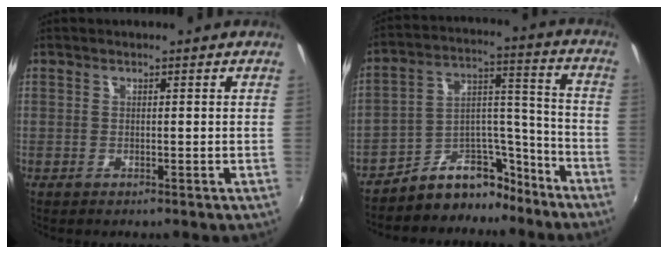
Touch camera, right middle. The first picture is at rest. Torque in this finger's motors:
{"motor_torque": [0.89, -1.25, 0.03, 0.02]}